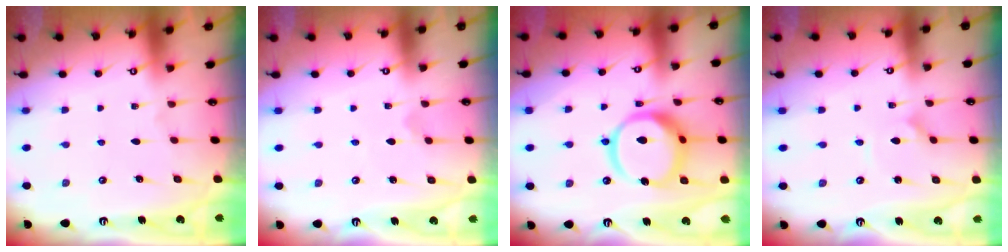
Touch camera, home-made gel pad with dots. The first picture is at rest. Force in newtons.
{"total": 1.9, "press": 1.8, "slide": 0.3}
{"total": 16.7, "press": 16.6, "slide": 1.9}
{"total": 1.2, "press": 1.2, "slide": 0.1}